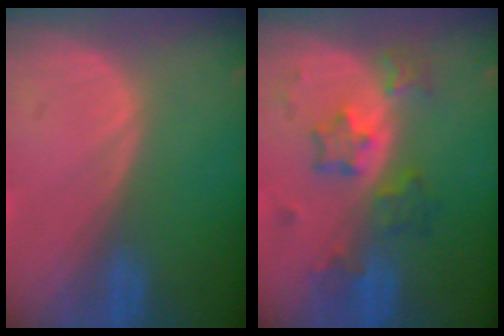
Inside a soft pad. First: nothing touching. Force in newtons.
{"total": 6.1, "press": 5.8, "slide": 1.7}